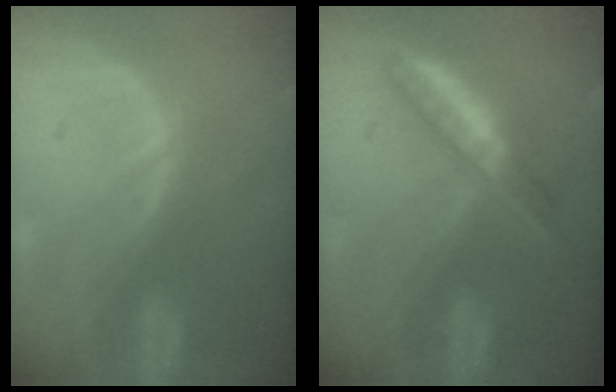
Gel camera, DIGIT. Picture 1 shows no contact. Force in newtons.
{"total": 4.5, "press": 4.4, "slide": 0.9}